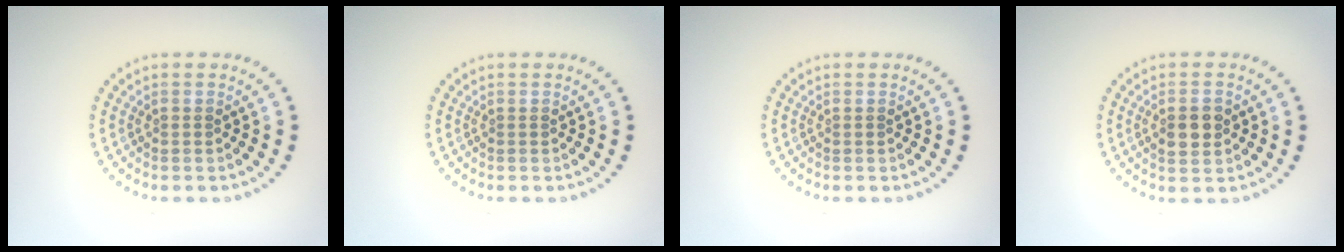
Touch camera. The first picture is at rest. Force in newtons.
{"total": 0.0}
{"total": 0.0}
{"total": 2.8, "press": 2.8, "slide": 0.2}